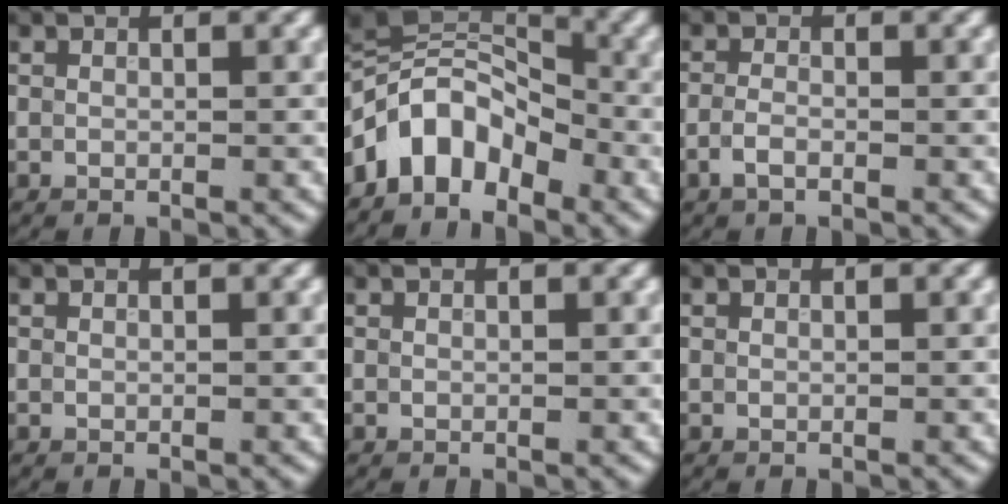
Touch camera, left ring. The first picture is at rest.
{"total": 7.1, "force": [-3.5, 4.4, 4.3], "torque": [-0.066, 0.013, -0.078]}
{"total": 1.5, "force": [-0.9, 0.6, 1.1], "torque": [-0.026, 0.002, -0.022]}
{"total": 0.0}
{"total": 0.0}
{"total": 0.0}